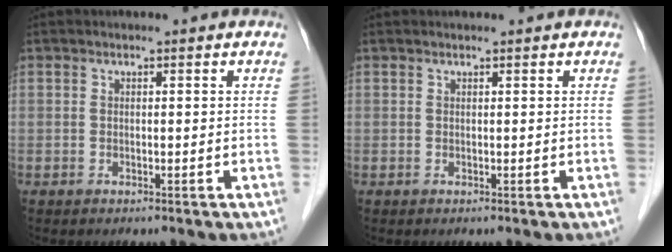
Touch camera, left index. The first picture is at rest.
{"total": 0.0}